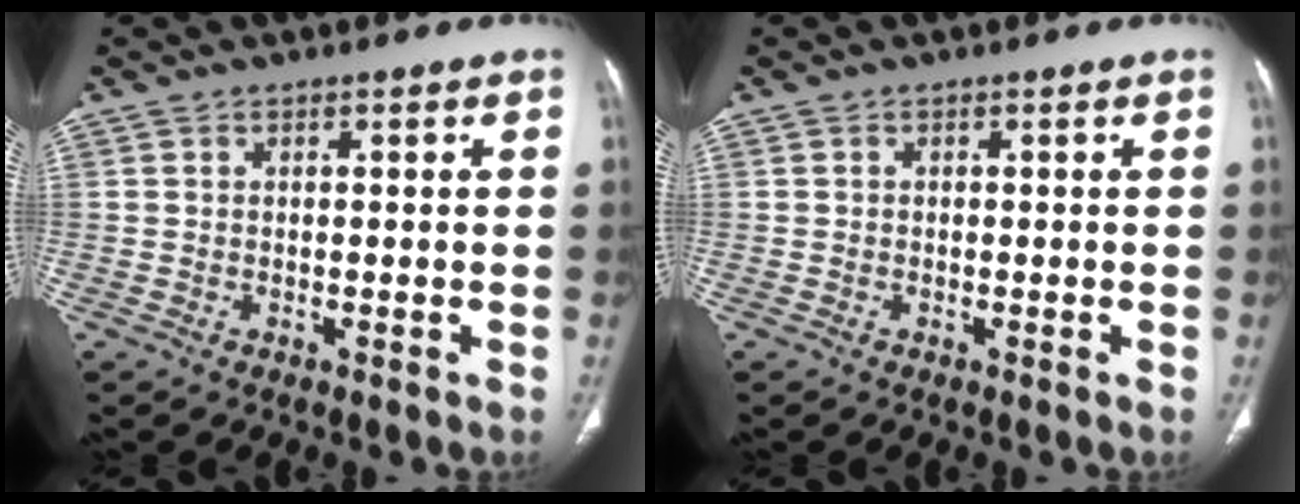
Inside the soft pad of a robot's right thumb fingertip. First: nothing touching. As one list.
[{"total": 0.0}]